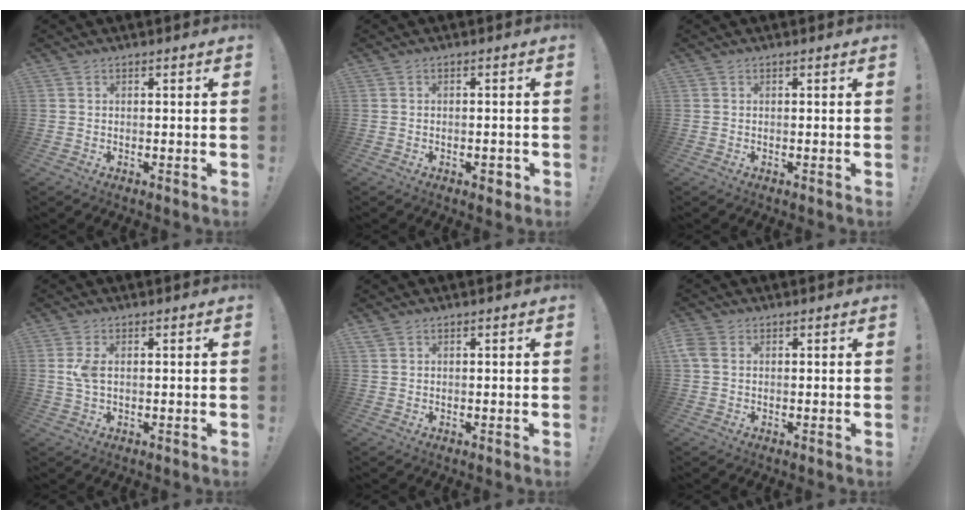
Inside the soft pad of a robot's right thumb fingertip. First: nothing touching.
{"total": 2.0, "force": [-1.0, 1.0, 1.4], "torque": [-0.010, 0.002, -0.017]}
{"total": 0.0}
{"total": 3.9, "force": [0.6, 2.0, 3.3], "torque": [-0.052, 0.001, 0.009]}
{"total": 1.5, "force": [1.0, 0.9, 0.5], "torque": [-0.004, -0.002, 0.019]}
{"total": 3.7, "force": [1.1, 2.8, 2.2], "torque": [-0.054, 0.007, 0.023]}